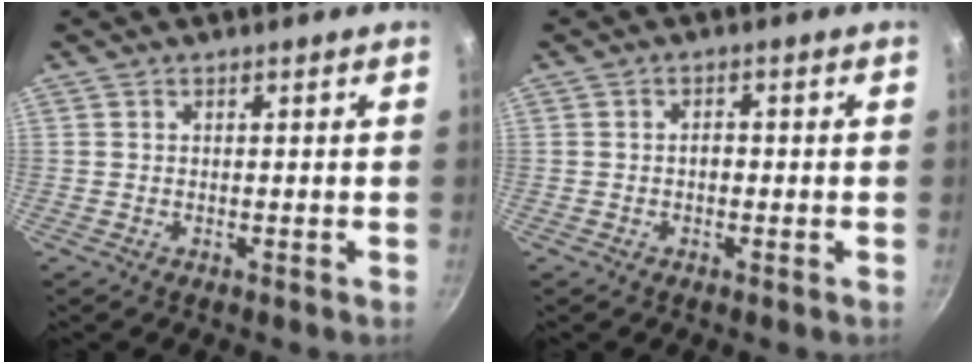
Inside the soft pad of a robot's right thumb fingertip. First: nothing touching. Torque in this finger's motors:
{"motor_torque": [-0.06, -0.04, -0.03, 0.04, 0.06]}